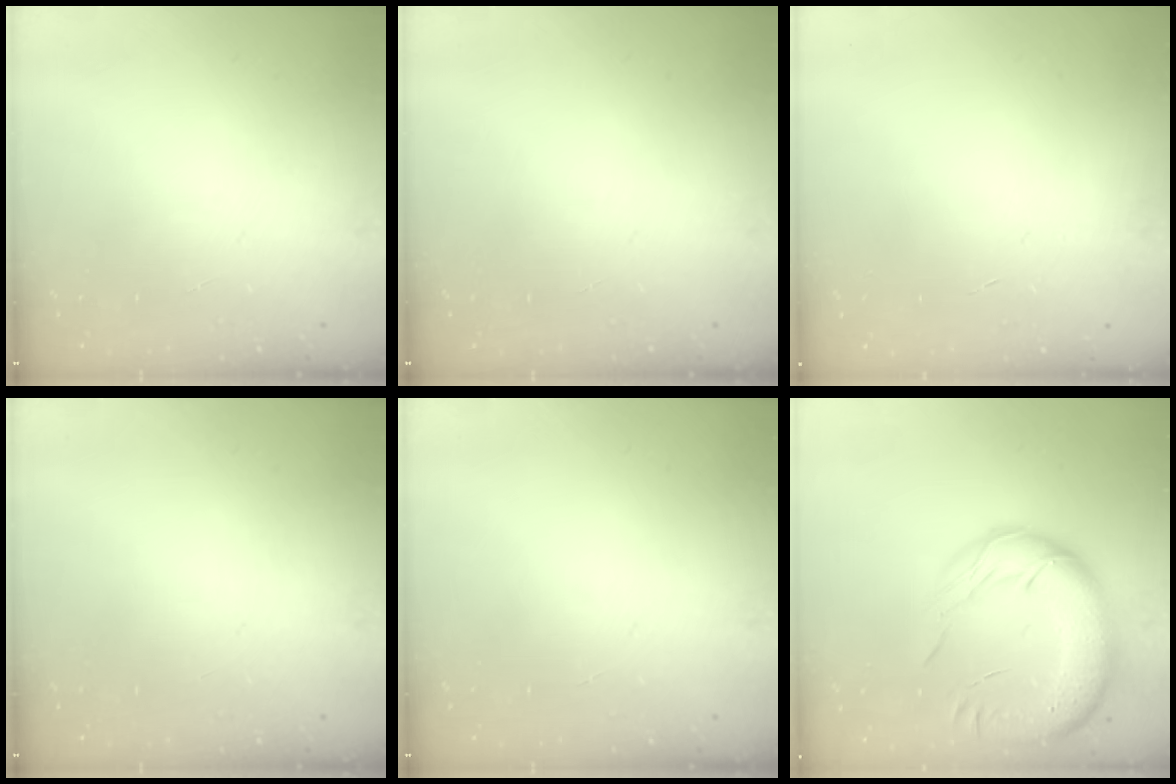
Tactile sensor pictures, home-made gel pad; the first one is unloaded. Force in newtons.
{"total": 0.0}
{"total": 0.0}
{"total": 0.0}
{"total": 0.0}
{"total": 20.5, "press": 20.0, "slide": 4.5}